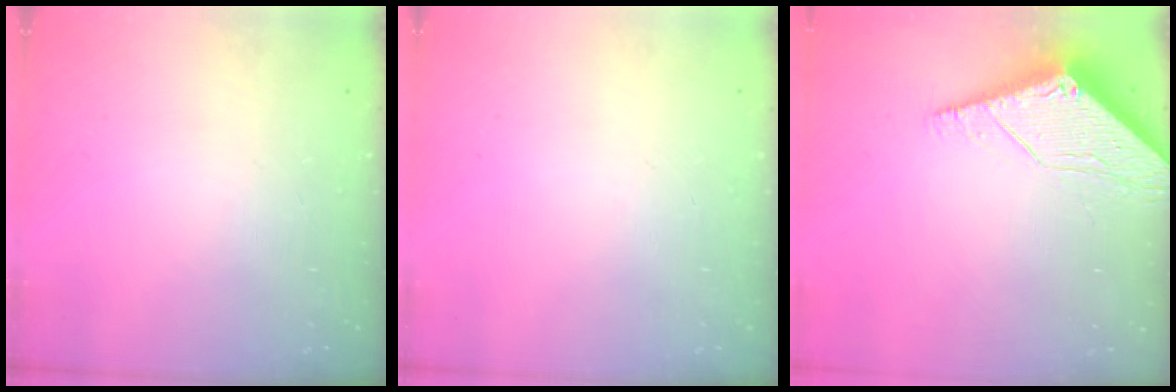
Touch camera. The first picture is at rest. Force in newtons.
{"total": 0.0}
{"total": 6.2, "press": 6.2, "slide": 0.5}